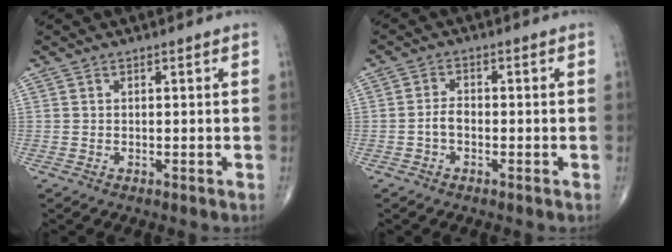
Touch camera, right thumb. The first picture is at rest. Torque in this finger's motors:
{"motor_torque": [0.05, -0.07, 0.38, -0.02, 0.01]}